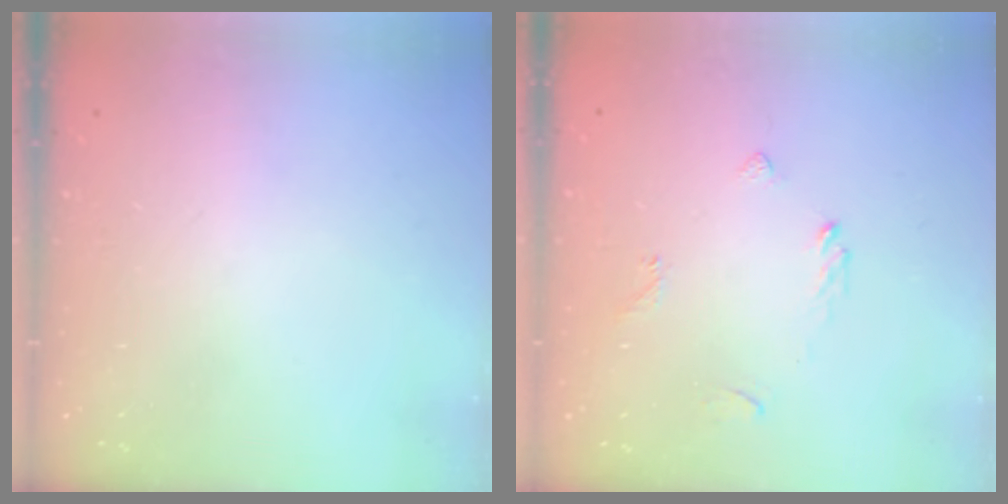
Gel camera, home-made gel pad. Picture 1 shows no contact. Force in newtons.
{"total": 2.8, "press": 2.7, "slide": 0.6}